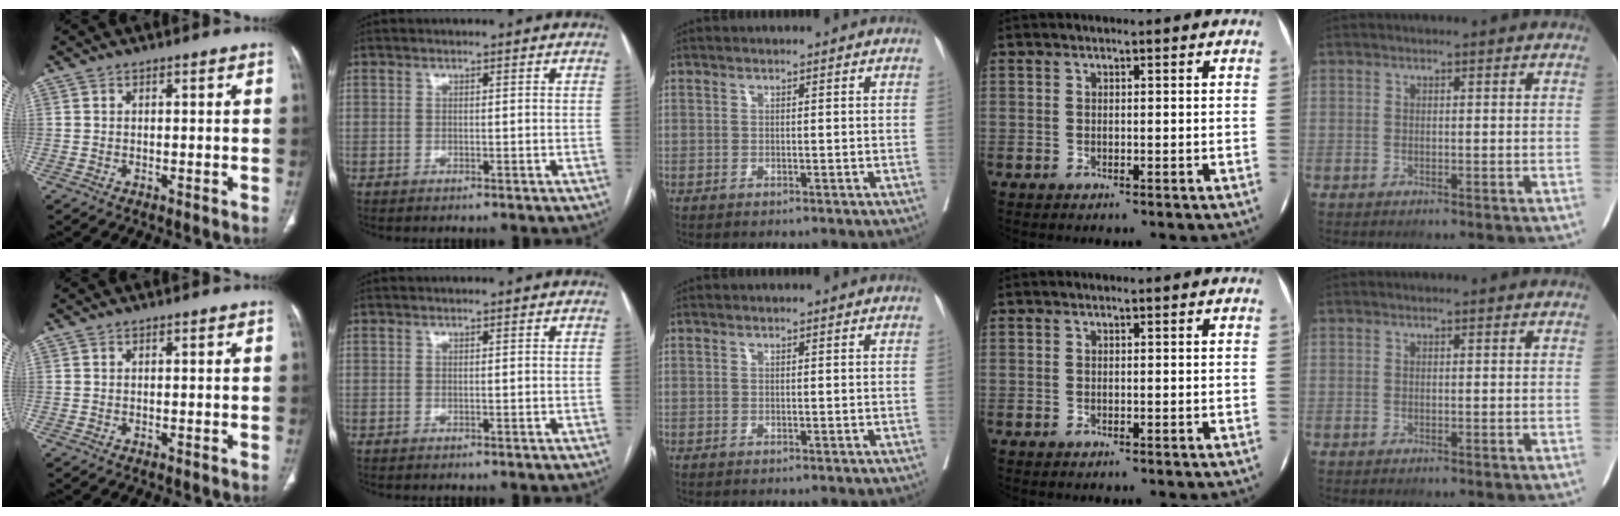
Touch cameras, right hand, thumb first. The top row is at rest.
{}